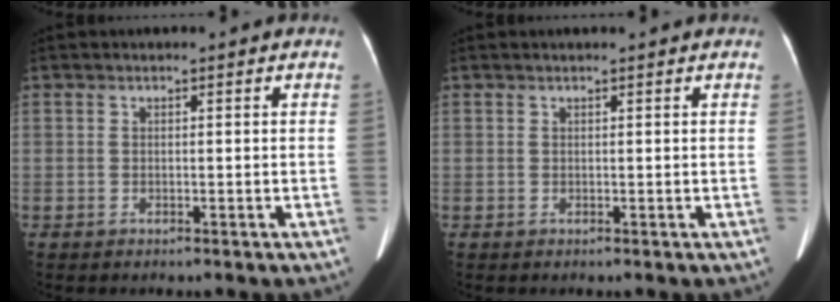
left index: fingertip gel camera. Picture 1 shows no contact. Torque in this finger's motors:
{"motor_torque": [0.07, 0.07, -0.05, -0.01]}